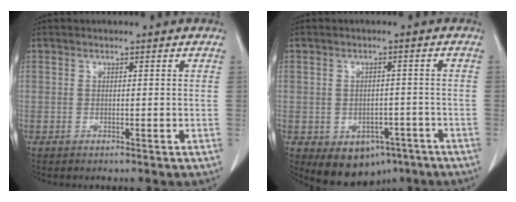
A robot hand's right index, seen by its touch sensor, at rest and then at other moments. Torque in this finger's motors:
{"motor_torque": [-0.22, -0.12, -0.08, -0.05]}